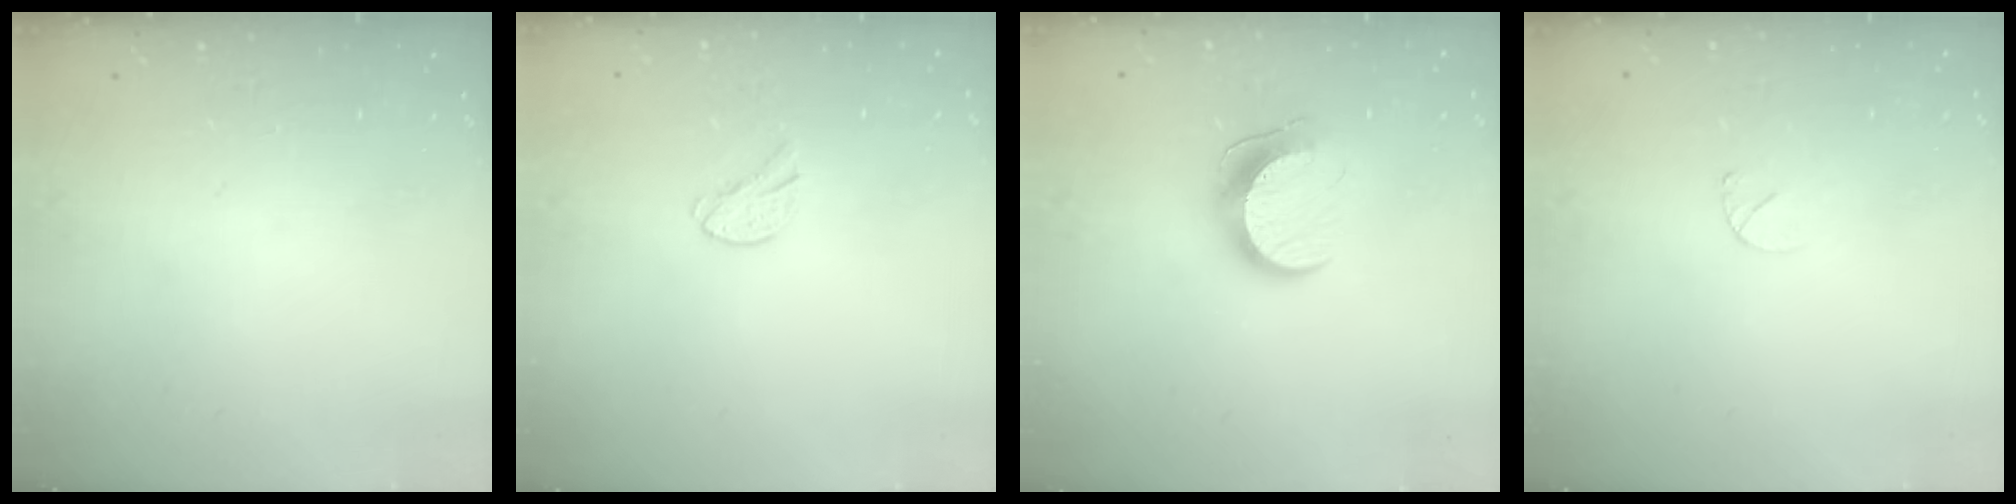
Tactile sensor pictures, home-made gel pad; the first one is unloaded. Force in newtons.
{"total": 5.8, "press": 5.8, "slide": 0.6}
{"total": 10.3, "press": 10.3, "slide": 0.5}
{"total": 3.8, "press": 3.8, "slide": 0.4}